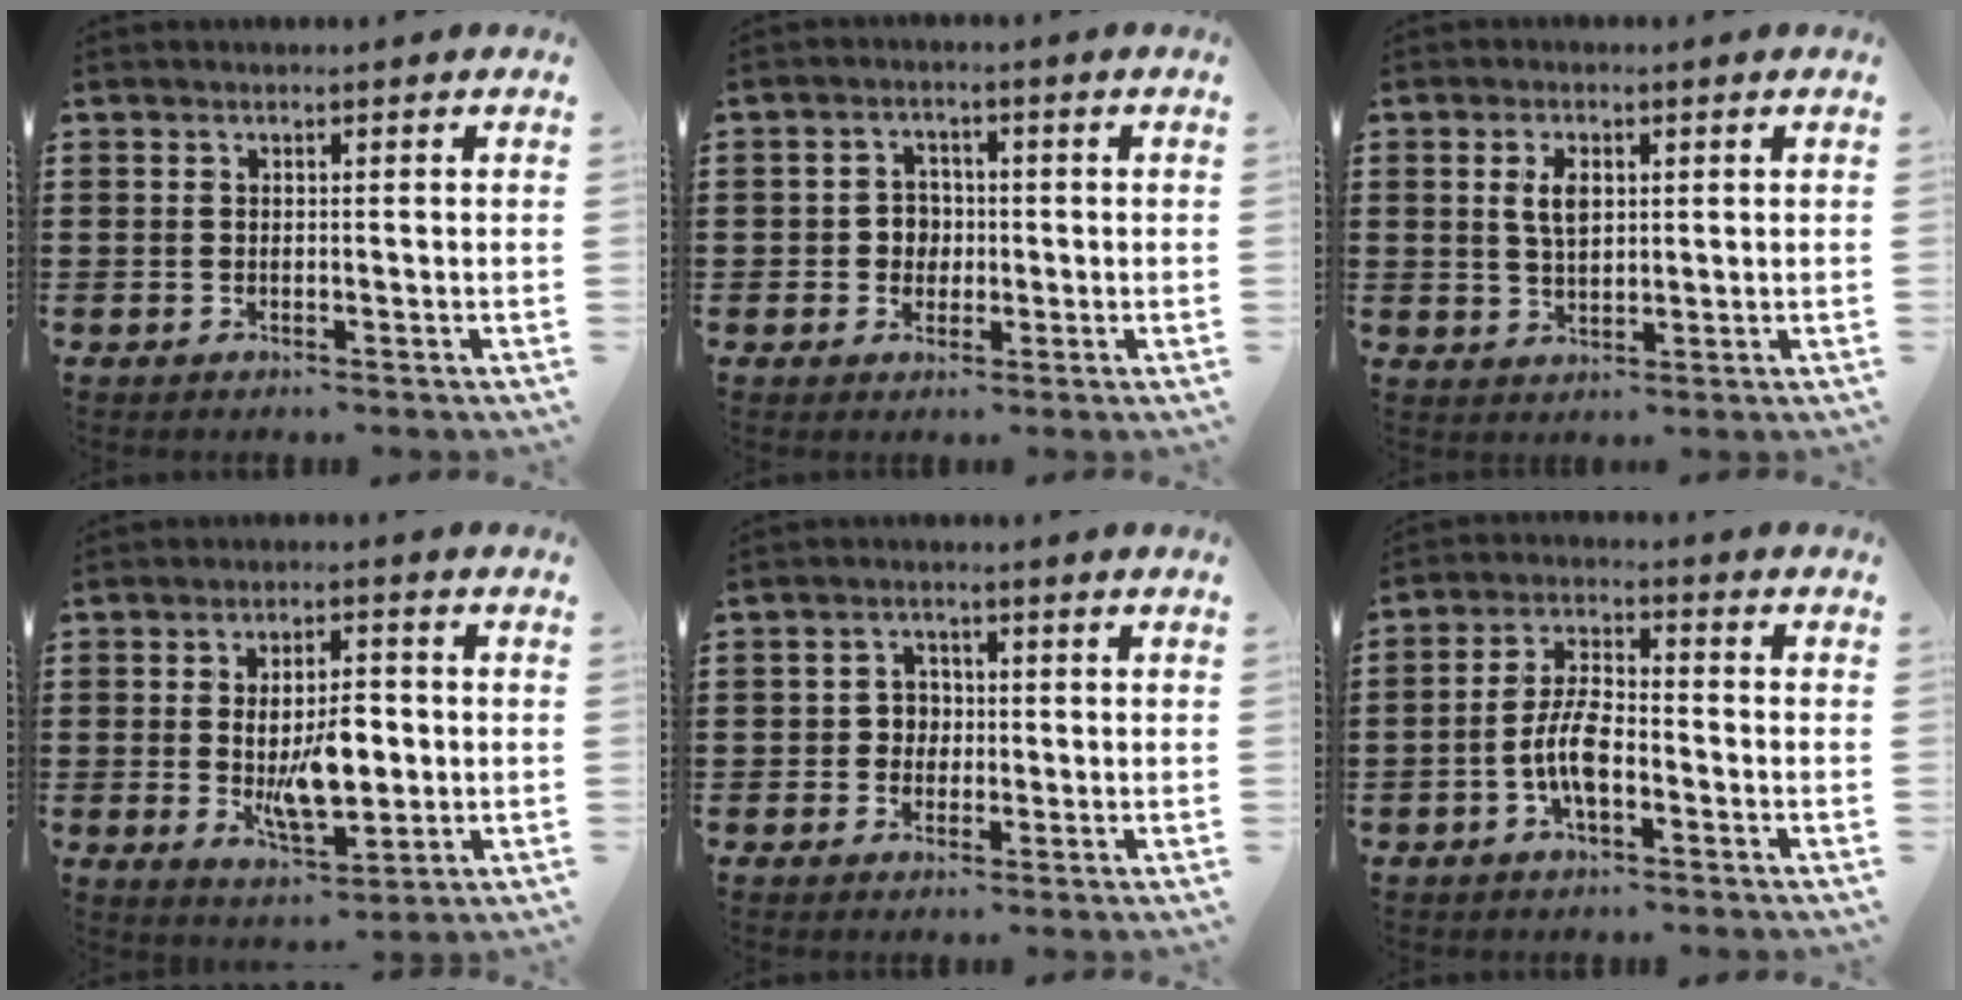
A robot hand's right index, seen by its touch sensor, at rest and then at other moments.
{"total": 3.2, "force": [-0.3, 3.0, 1.1], "torque": [-0.032, 0.009, -0.011]}
{"total": 4.1, "force": [1.0, 2.1, 3.3], "torque": [-0.070, 0.011, 0.016]}
{"total": 8.5, "force": [-0.4, 3.8, 7.6], "torque": [-0.124, -0.006, -0.012]}
{"total": 2.7, "force": [-0.3, 2.5, 1.0], "torque": [-0.029, 0.009, -0.009]}
{"total": 6.8, "force": [-2.2, 2.7, 5.8], "torque": [-0.133, -0.003, -0.048]}